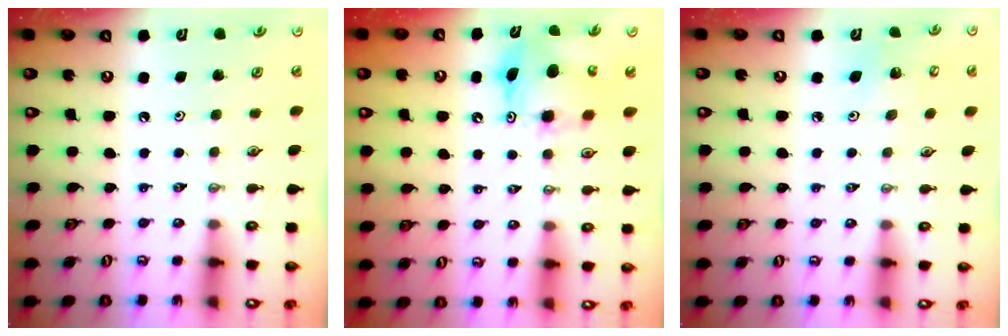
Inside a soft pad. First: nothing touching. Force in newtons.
{"total": 8.8, "press": 8.8, "slide": 0.3}
{"total": 5.2, "press": 5.1, "slide": 1.2}